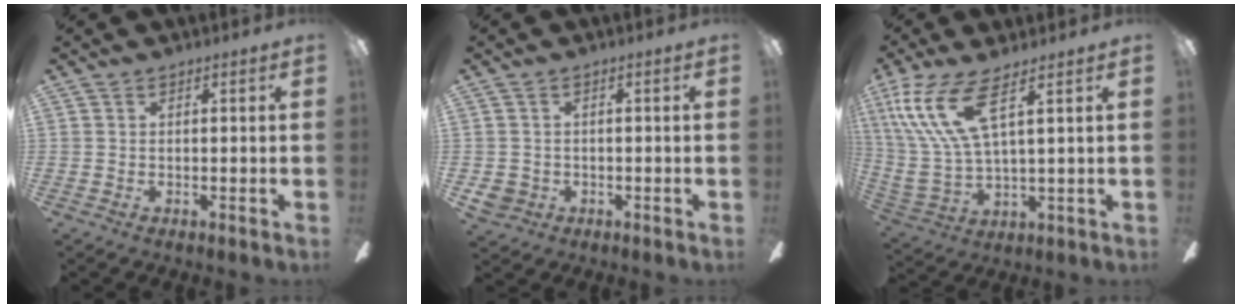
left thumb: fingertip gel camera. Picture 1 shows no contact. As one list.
[{"total": 3.6, "force": [-0.9, 3.3, 1.0], "torque": [-0.034, 0.005, -0.019]}, {"total": 15.0, "force": [8.0, 4.4, 12.0], "torque": [-0.270, -0.023, 0.139]}]